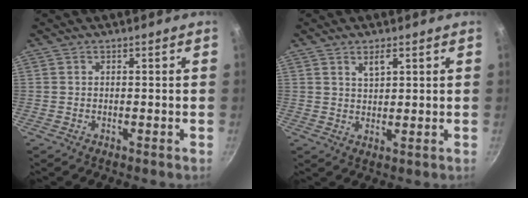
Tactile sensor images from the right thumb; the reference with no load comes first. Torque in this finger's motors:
{"motor_torque": [-0.31, 0.18, -0.29, 0.19, 0.09]}